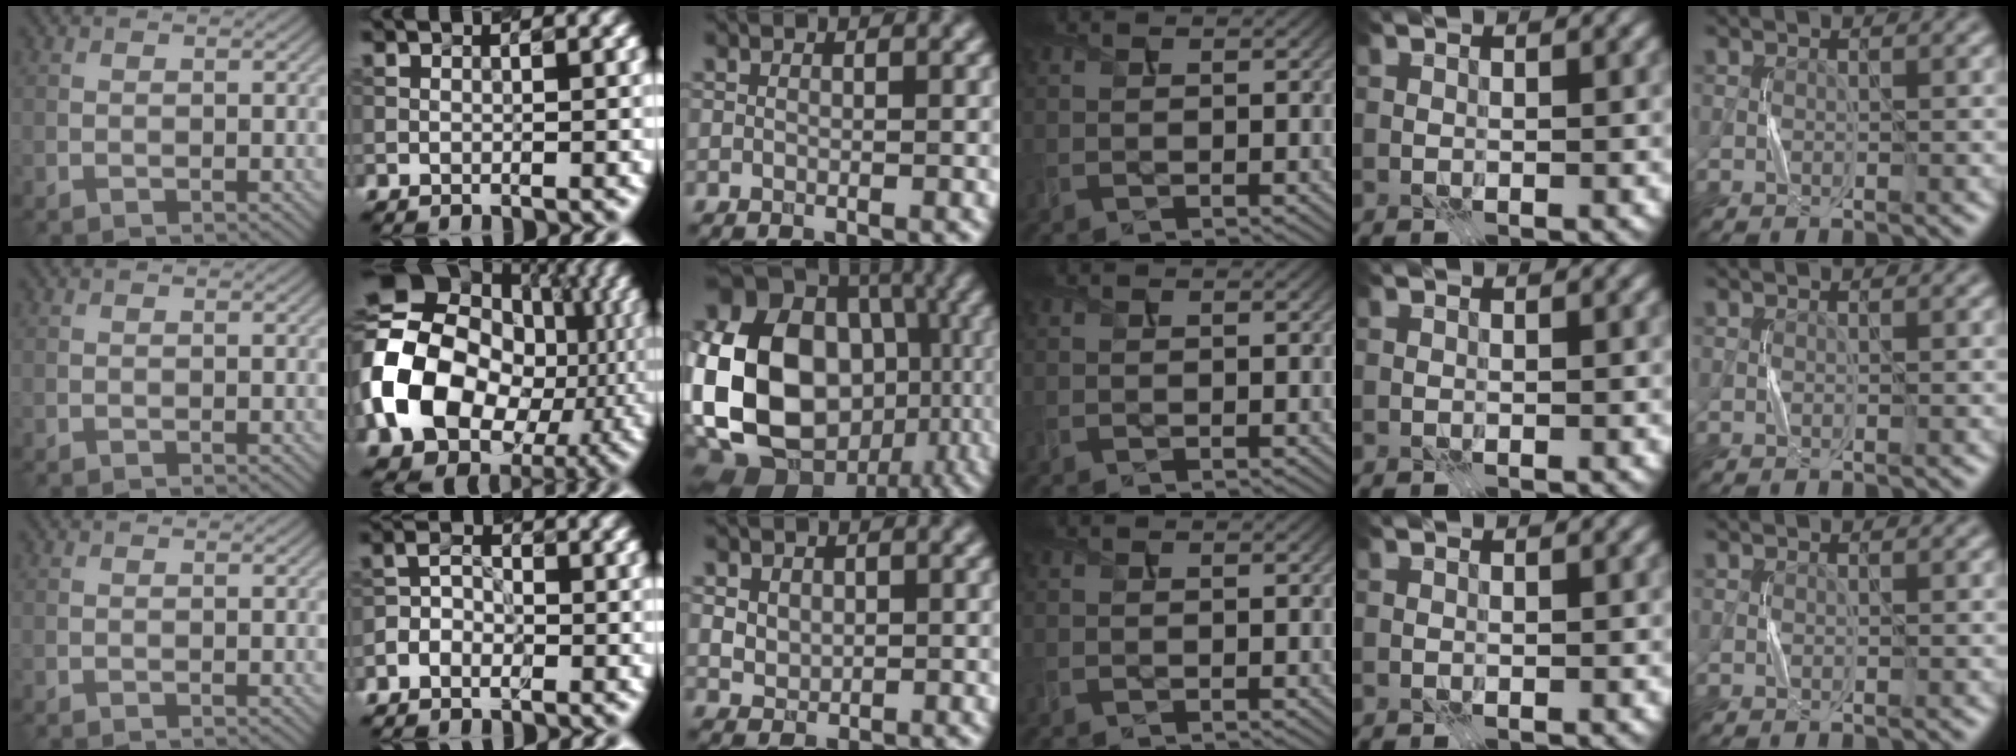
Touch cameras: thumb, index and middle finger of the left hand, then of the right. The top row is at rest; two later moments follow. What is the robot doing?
{"motion": "press", "object": "gel pad"}